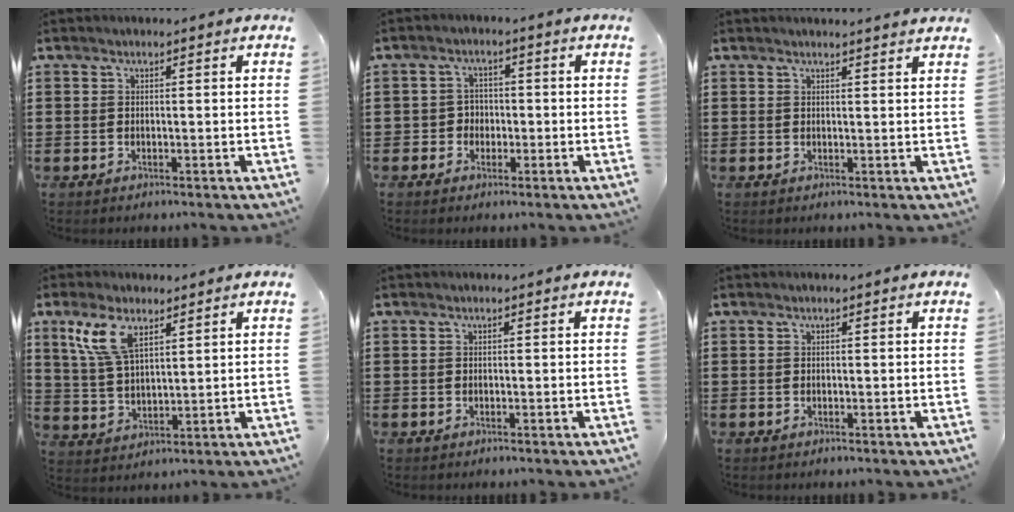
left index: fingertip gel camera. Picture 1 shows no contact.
{"total": 2.7, "force": [-0.8, 2.5, 0.8], "torque": [-0.025, 0.005, -0.021]}
{"total": 1.5, "force": [1.5, -0.2, 0.5], "torque": [-0.011, -0.001, 0.029]}
{"total": 7.8, "force": [4.5, 3.1, 5.6], "torque": [-0.130, 0.005, 0.080]}
{"total": 0.0}
{"total": 0.0}